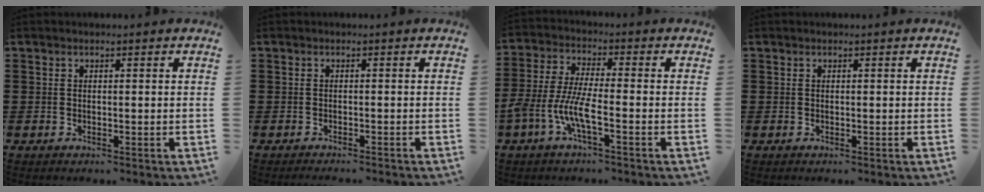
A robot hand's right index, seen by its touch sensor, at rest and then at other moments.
{"total": 1.0, "force": [-1.0, -0.2, -0.1], "torque": [-0.002, -0.001, -0.020]}
{"total": 7.1, "force": [-3.6, 1.4, 6.0], "torque": [-0.147, -0.016, -0.076]}
{"total": 0.0}